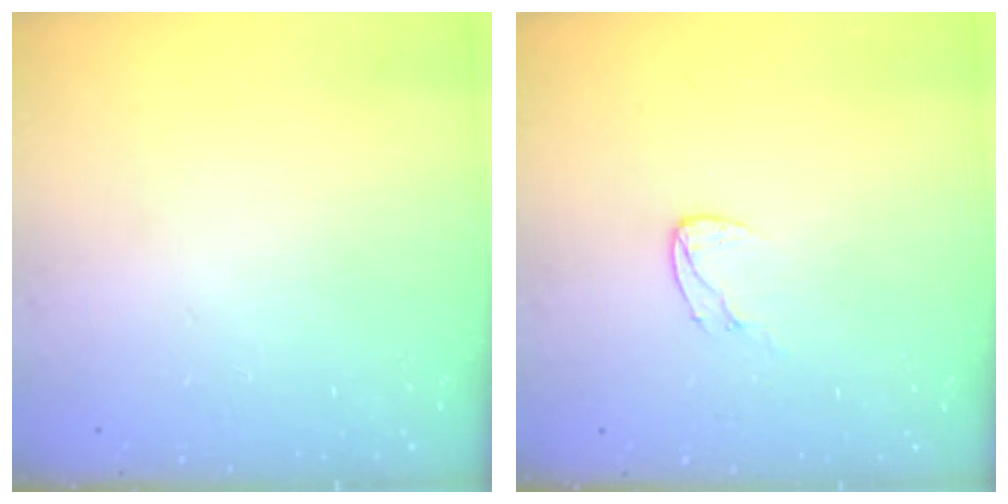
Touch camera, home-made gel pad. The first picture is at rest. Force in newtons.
{"total": 5.8, "press": 5.8, "slide": 0.5}